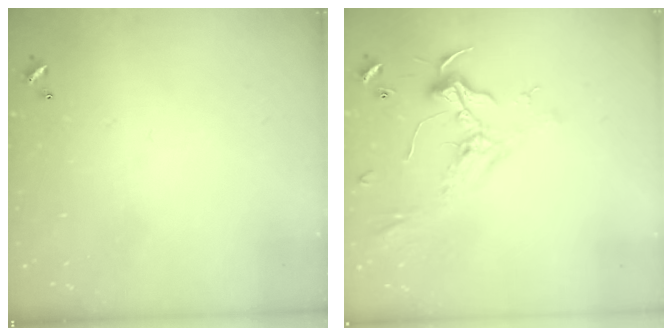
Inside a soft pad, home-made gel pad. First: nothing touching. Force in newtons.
{"total": 2.4, "press": 2.3, "slide": 0.8}